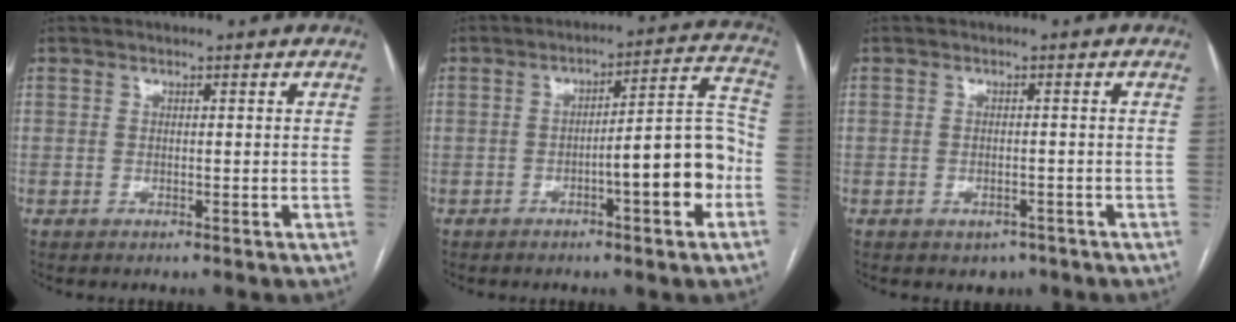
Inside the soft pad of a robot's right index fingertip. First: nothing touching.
{"total": 11.0, "force": [-3.6, 1.5, 10.3], "torque": [-0.133, 0.030, -0.050]}
{"total": 2.2, "force": [-1.3, 1.6, 0.7], "torque": [-0.005, 0.003, -0.009]}